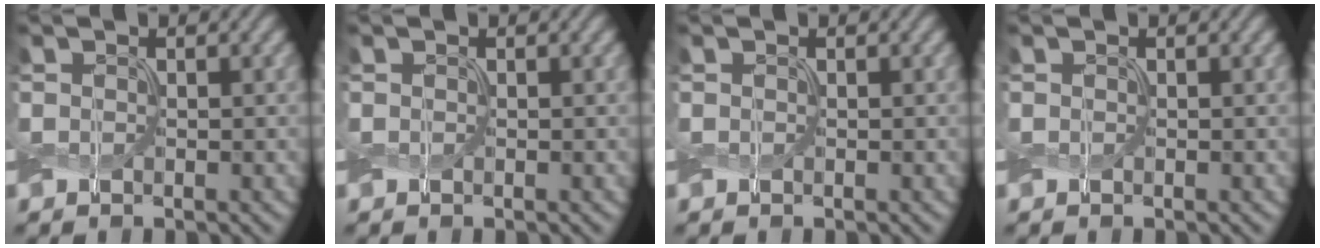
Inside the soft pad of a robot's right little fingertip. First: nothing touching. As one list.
[{"total": 0.0}, {"total": 0.0}, {"total": 0.0}]